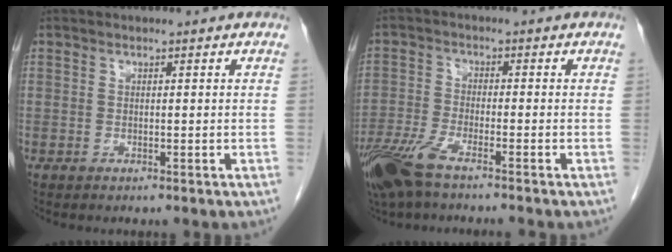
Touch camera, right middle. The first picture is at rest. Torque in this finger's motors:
{"motor_torque": [0.52, -0.31, 0.08, 0.12]}